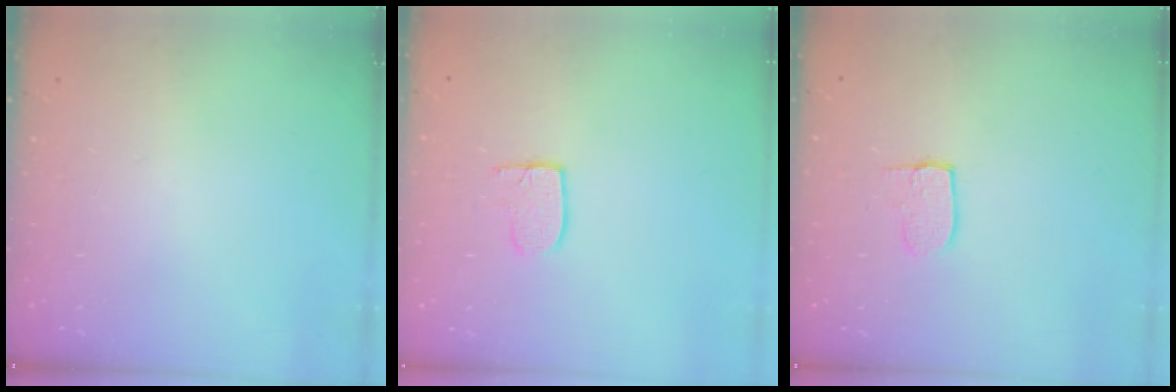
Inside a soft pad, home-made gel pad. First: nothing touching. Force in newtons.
{"total": 5.9, "press": 5.9, "slide": 0.4}
{"total": 6.5, "press": 6.5, "slide": 0.6}